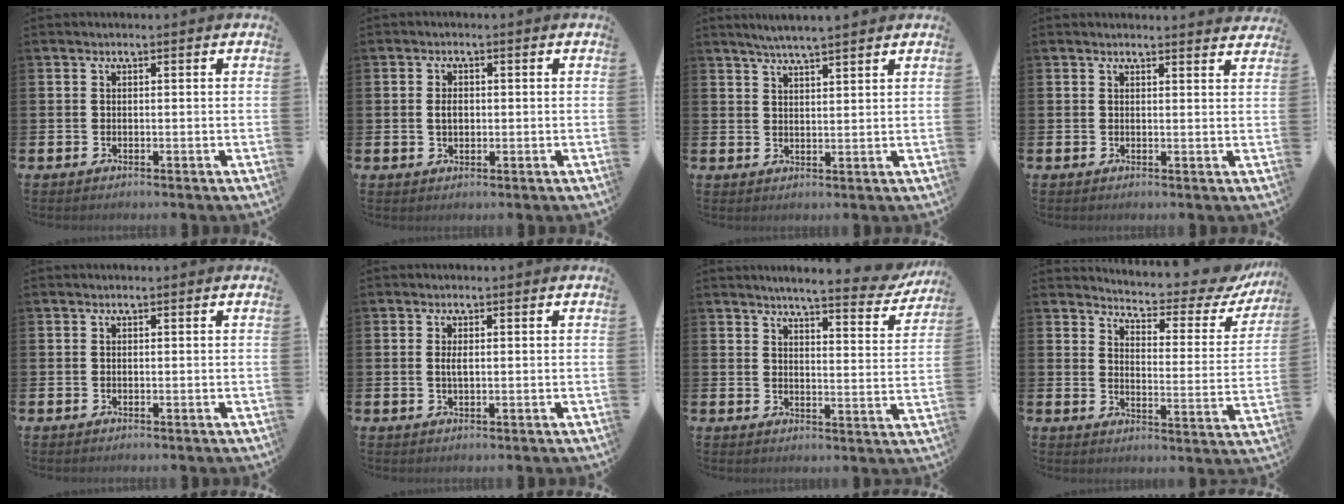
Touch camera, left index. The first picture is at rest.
{"total": 2.1, "force": [0.1, 1.5, 1.5], "torque": [-0.014, 0.001, -0.003]}
{"total": 4.2, "force": [4.1, -0.3, 1.1], "torque": [-0.030, -0.012, 0.073]}
{"total": 1.7, "force": [1.7, 0.0, 0.0], "torque": [0.012, -0.013, 0.028]}
{"total": 0.0}
{"total": 1.7, "force": [0.2, 0.6, 1.5], "torque": [-0.030, 0.004, 0.001]}
{"total": 5.5, "force": [5.1, 0.3, 1.9], "torque": [-0.038, -0.038, 0.083]}
{"total": 4.8, "force": [4.5, 1.0, 1.2], "torque": [-0.037, -0.046, 0.068]}